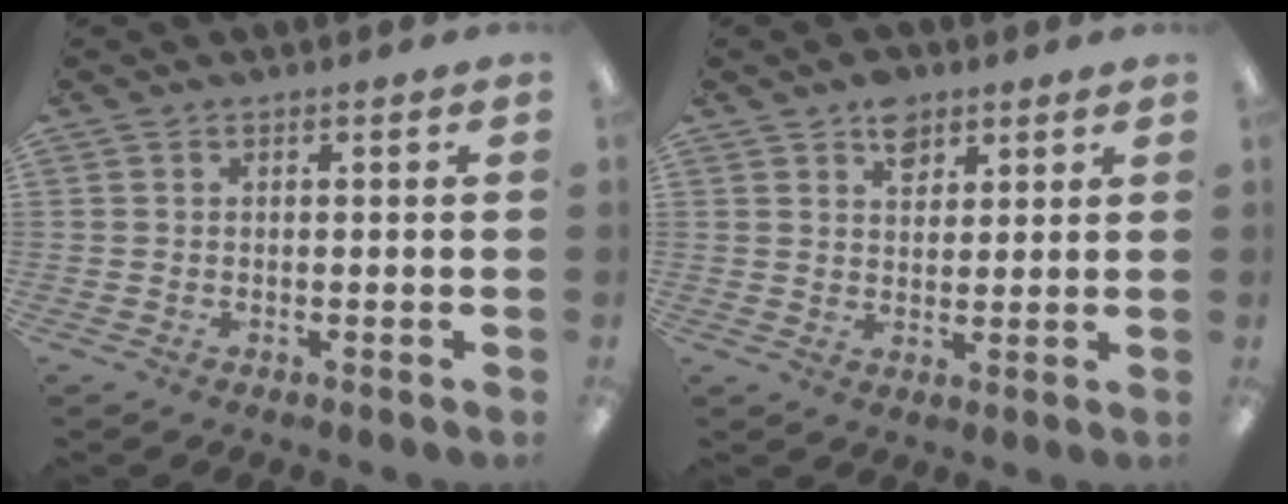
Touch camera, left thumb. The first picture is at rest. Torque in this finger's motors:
{"motor_torque": [0.68, 0.43, 0.38, -0.43, 0.01]}